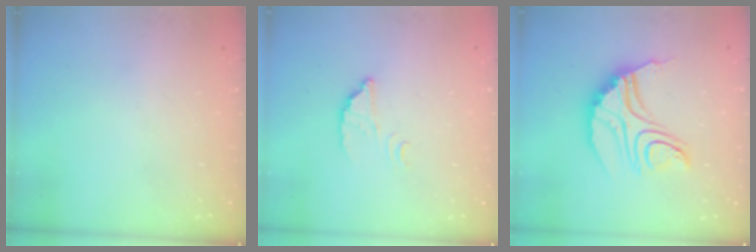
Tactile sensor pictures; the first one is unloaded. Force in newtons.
{"total": 2.8, "press": 2.8, "slide": 0.2}
{"total": 13.8, "press": 13.7, "slide": 1.2}